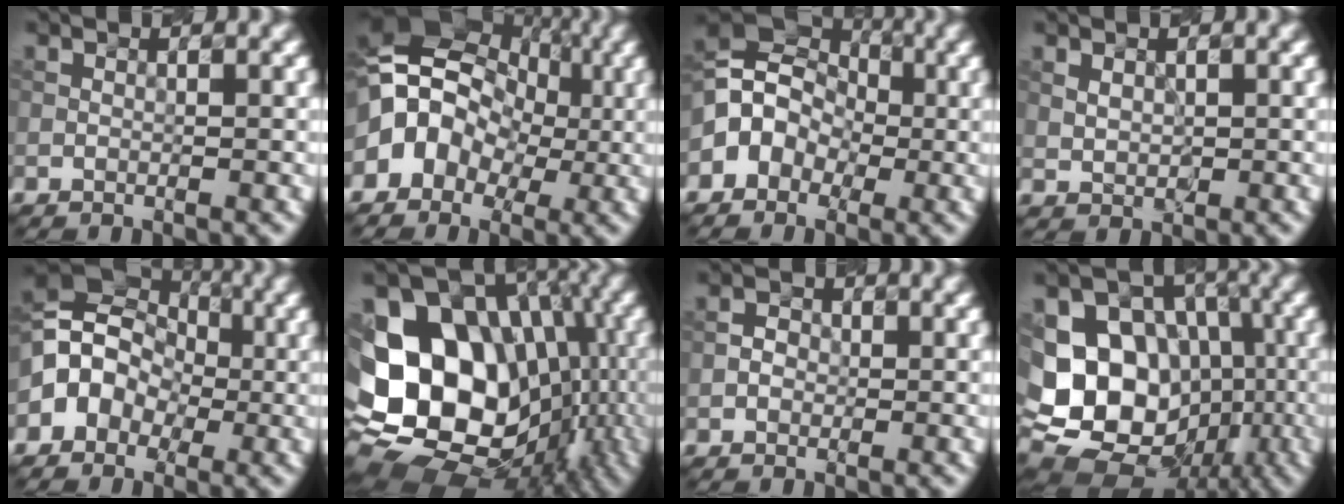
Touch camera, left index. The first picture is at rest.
{"total": 7.8, "force": [-0.5, 6.2, 4.6], "torque": [-0.051, 0.023, -0.031]}
{"total": 4.3, "force": [-1.0, 3.7, 1.9], "torque": [-0.027, 0.018, -0.034]}
{"total": 1.2, "force": [0.6, 0.8, 0.6], "torque": [-0.011, 0.002, 0.014]}
{"total": 5.1, "force": [-0.9, 4.4, 2.4], "torque": [-0.027, 0.017, -0.036]}
{"total": 17.8, "force": [-2.3, 13.9, 10.8], "torque": [-0.168, 0.010, -0.024]}
{"total": 1.1, "force": [-0.1, 1.0, 0.5], "torque": [-0.006, 0.004, -0.010]}
{"total": 14.5, "force": [-1.7, 12.0, 8.0], "torque": [-0.139, -0.004, -0.030]}